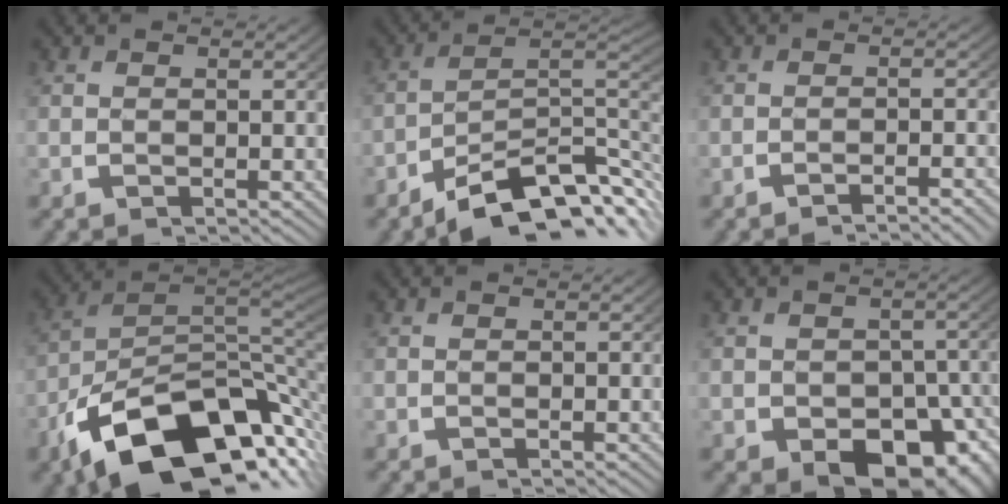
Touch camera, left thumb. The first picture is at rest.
{"total": 13.2, "force": [-5.4, 7.6, 9.3], "torque": [-0.143, -0.034, -0.072]}
{"total": 2.2, "force": [-1.9, 0.1, 1.2], "torque": [-0.017, 0.005, -0.032]}
{"total": 21.0, "force": [-8.1, 12.6, 14.7], "torque": [-0.255, -0.066, -0.098]}
{"total": 0.0}
{"total": 8.6, "force": [-3.1, 5.7, 5.7], "torque": [-0.090, -0.050, -0.022]}